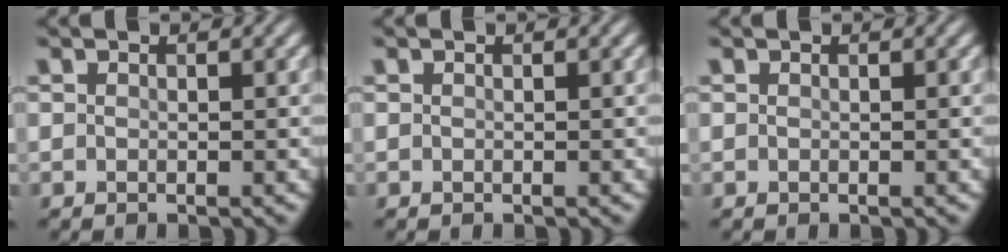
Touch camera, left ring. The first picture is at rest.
{"total": 0.0}
{"total": 0.0}